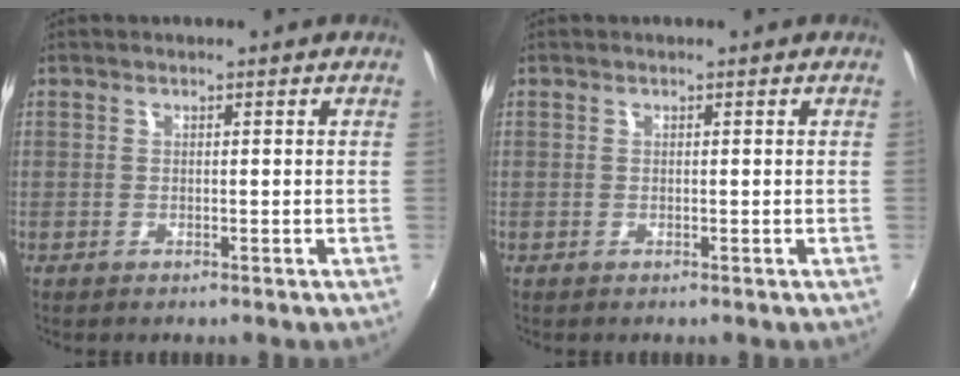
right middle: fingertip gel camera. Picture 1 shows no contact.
{"total": 0.0}